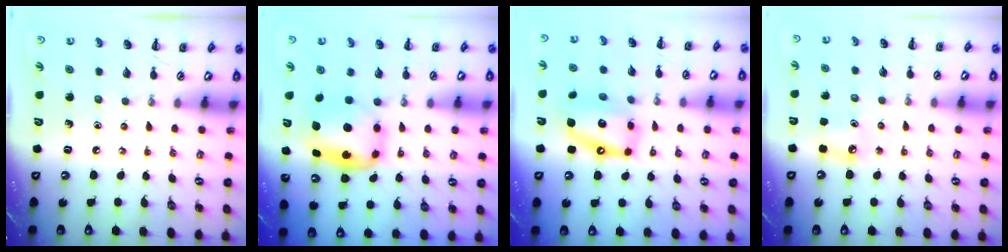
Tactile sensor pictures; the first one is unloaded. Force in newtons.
{"total": 6.0, "press": 5.9, "slide": 1.5}
{"total": 13.2, "press": 12.7, "slide": 3.5}
{"total": 6.0, "press": 5.8, "slide": 1.7}